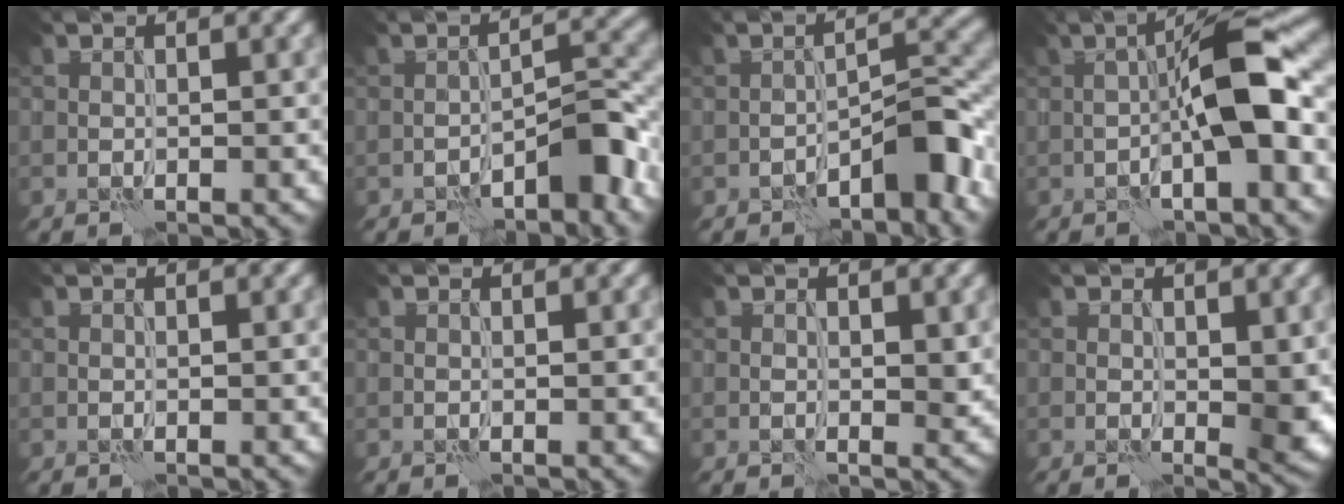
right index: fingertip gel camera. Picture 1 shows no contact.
{"total": 5.4, "force": [-3.5, 1.8, 3.6], "torque": [-0.044, 0.018, -0.056]}
{"total": 6.1, "force": [-4.0, 2.0, 4.2], "torque": [-0.051, 0.019, -0.065]}
{"total": 7.1, "force": [-1.2, 1.5, 6.8], "torque": [-0.107, 0.025, -0.022]}
{"total": 0.0}
{"total": 0.0}
{"total": 1.5, "force": [0.1, 1.0, 1.2], "torque": [-0.014, -0.004, 0.003]}
{"total": 2.4, "force": [0.0, 1.2, 2.1], "torque": [-0.028, -0.006, 0.004]}